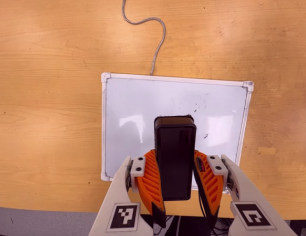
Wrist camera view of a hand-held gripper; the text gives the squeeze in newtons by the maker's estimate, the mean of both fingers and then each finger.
{"total": 6.7, "left": 6.2, "right": 7.3}